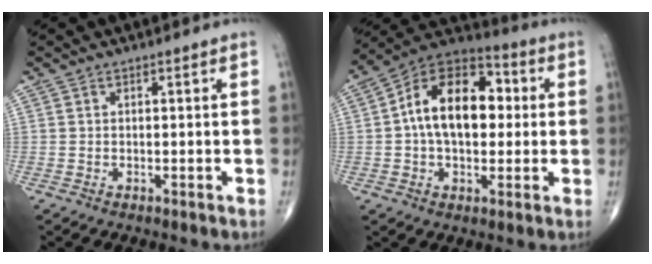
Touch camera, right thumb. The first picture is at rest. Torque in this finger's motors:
{"motor_torque": [0.13, 0.65, 0.96, -0.05, 0.17]}